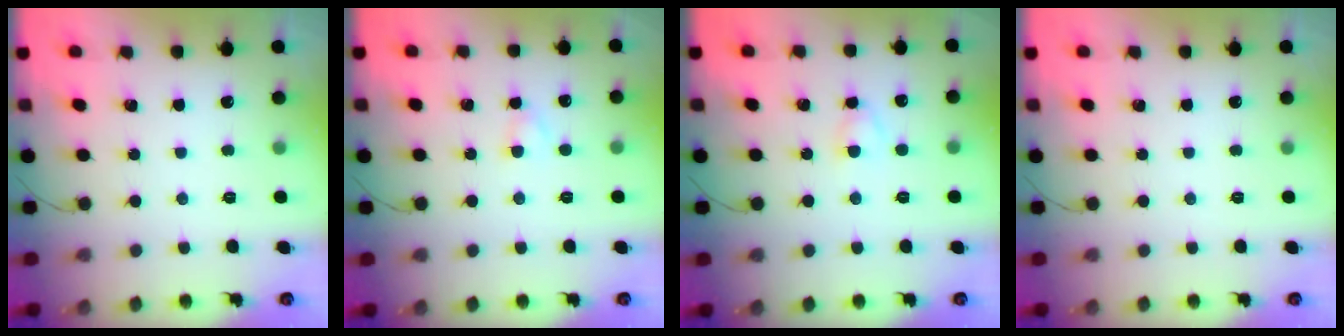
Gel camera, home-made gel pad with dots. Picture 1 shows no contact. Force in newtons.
{"total": 2.7, "press": 2.5, "slide": 1.1}
{"total": 2.7, "press": 2.5, "slide": 1.0}
{"total": 0.0}